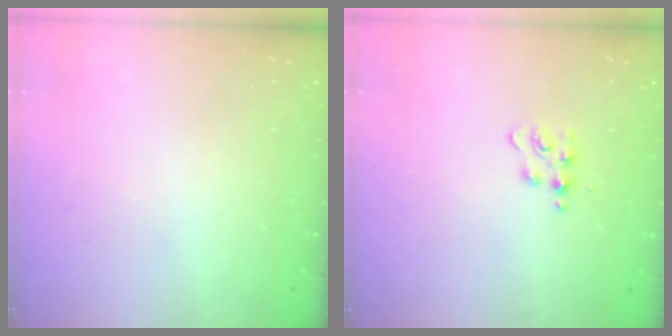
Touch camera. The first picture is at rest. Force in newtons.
{"total": 4.4, "press": 4.3, "slide": 0.7}